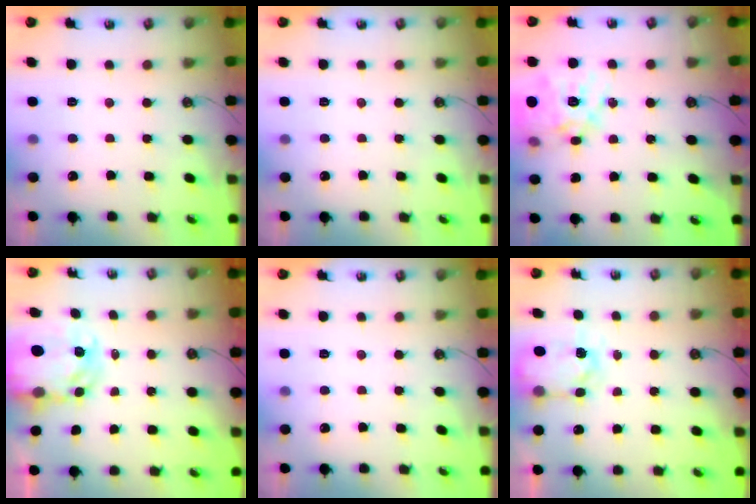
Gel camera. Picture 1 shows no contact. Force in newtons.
{"total": 0.0}
{"total": 19.2, "press": 19.1, "slide": 1.9}
{"total": 8.7, "press": 8.7, "slide": 0.8}
{"total": 0.0}
{"total": 6.1, "press": 6.1, "slide": 0.4}